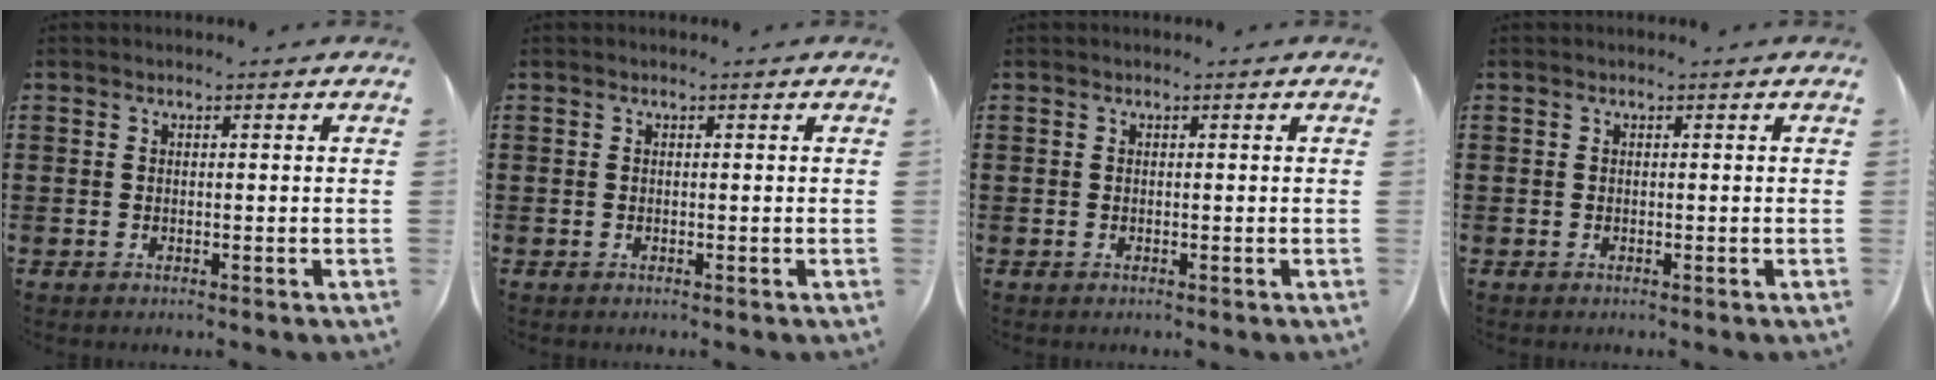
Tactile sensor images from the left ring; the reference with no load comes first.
{"total": 0.0}
{"total": 0.0}
{"total": 0.0}